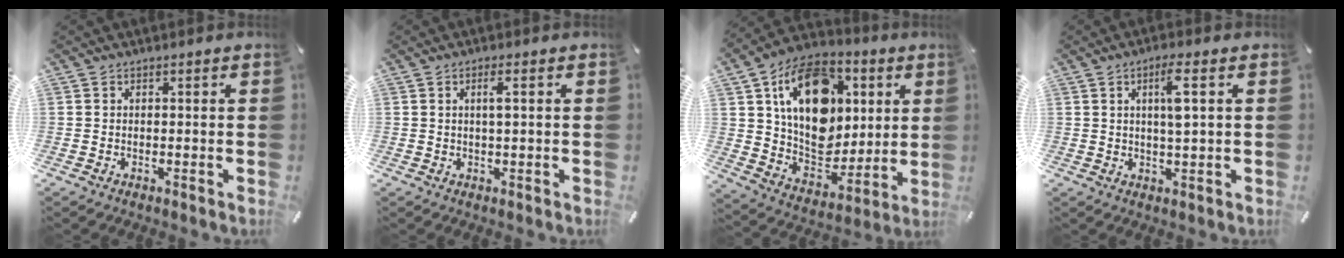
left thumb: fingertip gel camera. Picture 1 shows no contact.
{"total": 2.7, "force": [0.6, 0.4, 2.6], "torque": [-0.051, 0.002, 0.008]}
{"total": 20.7, "force": [6.8, 15.2, 12.3], "torque": [-0.199, -0.029, 0.123]}
{"total": 5.6, "force": [1.6, 0.7, 5.3], "torque": [-0.099, -0.003, 0.022]}